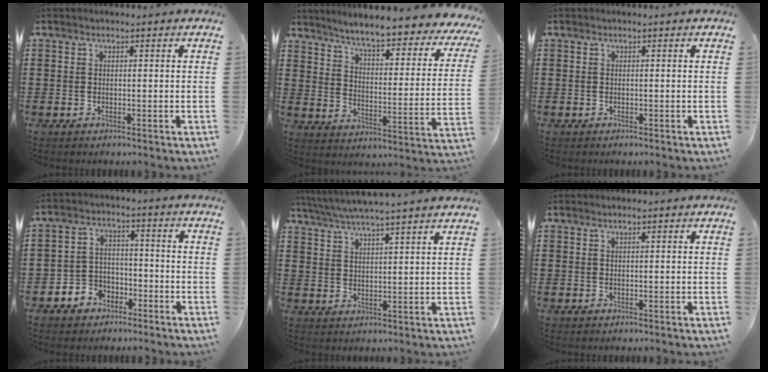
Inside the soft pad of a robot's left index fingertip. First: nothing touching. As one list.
[{"total": 5.9, "force": [5.2, -0.3, 2.8], "torque": [-0.076, -0.044, 0.081]}, {"total": 0.0}, {"total": 4.4, "force": [-3.2, 3.0, 0.5], "torque": [-0.019, 0.014, -0.065]}, {"total": 4.8, "force": [4.5, -0.7, 1.5], "torque": [-0.045, -0.024, 0.078]}, {"total": 0.7, "force": [0.5, 0.0, 0.5], "torque": [-0.010, 0.000, 0.009]}]